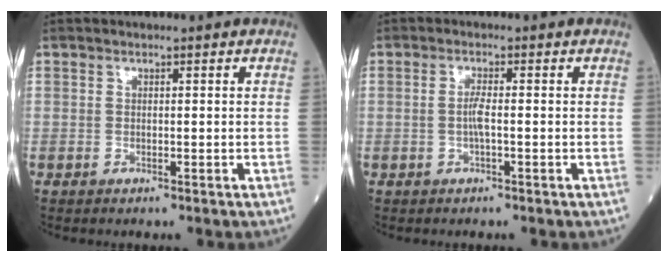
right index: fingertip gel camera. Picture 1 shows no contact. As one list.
[{"total": 2.0, "force": [-0.3, 0.1, 2.0], "torque": [-0.042, 0.000, -0.007]}]